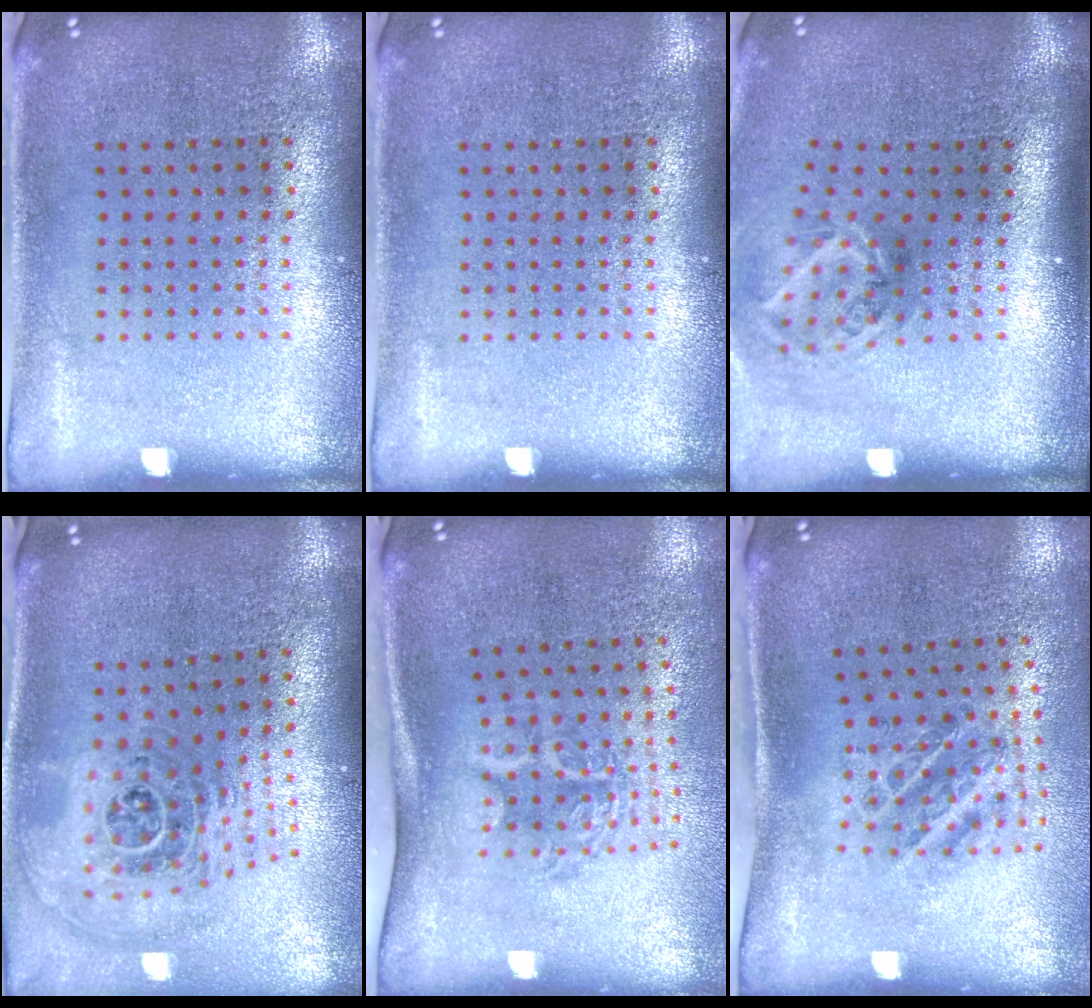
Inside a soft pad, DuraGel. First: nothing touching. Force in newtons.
{"total": 0.0}
{"total": 1.9, "press": 1.2, "slide": 1.5}
{"total": 2.0, "press": 1.5, "slide": 1.3}
{"total": 1.9, "press": 1.3, "slide": 1.5}
{"total": 1.3, "press": 1.1, "slide": 0.6}